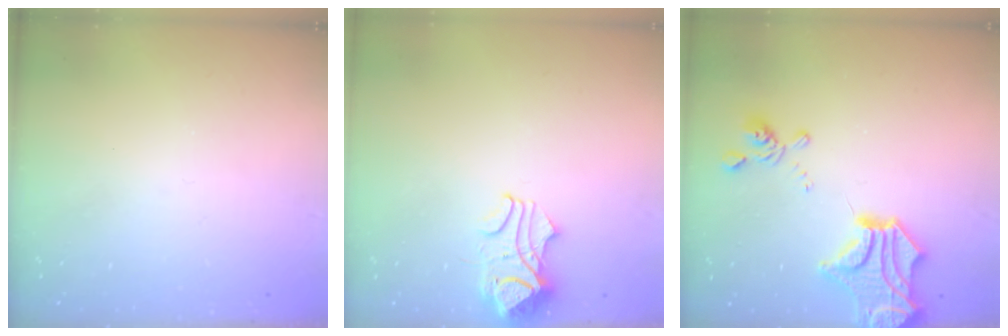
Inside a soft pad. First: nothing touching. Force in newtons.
{"total": 5.6, "press": 5.5, "slide": 0.4}
{"total": 7.4, "press": 6.7, "slide": 3.0}